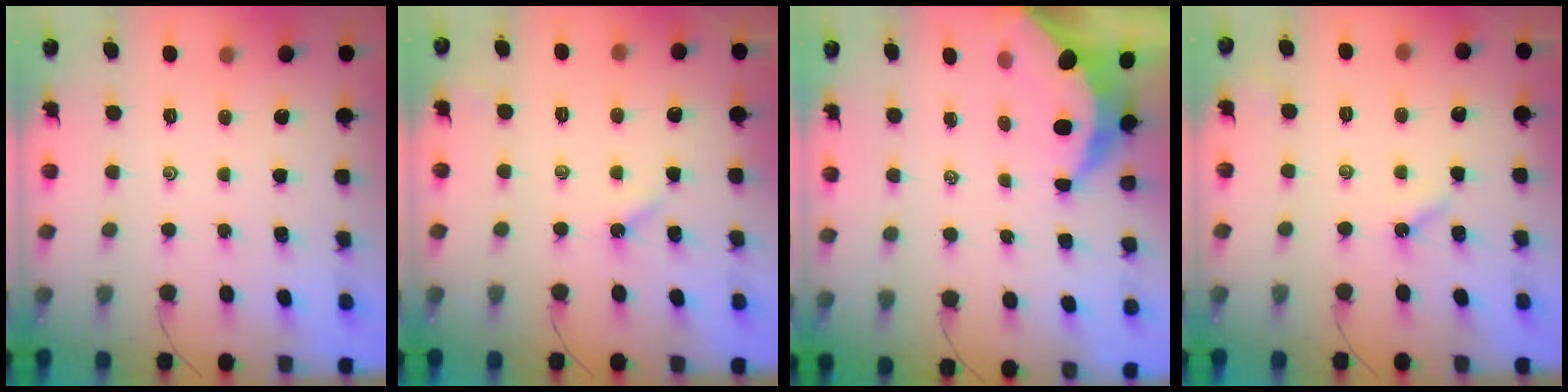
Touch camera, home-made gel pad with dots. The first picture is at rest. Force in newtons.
{"total": 2.0, "press": 2.0, "slide": 0.3}
{"total": 7.4, "press": 7.3, "slide": 1.0}
{"total": 3.1, "press": 3.0, "slide": 0.4}